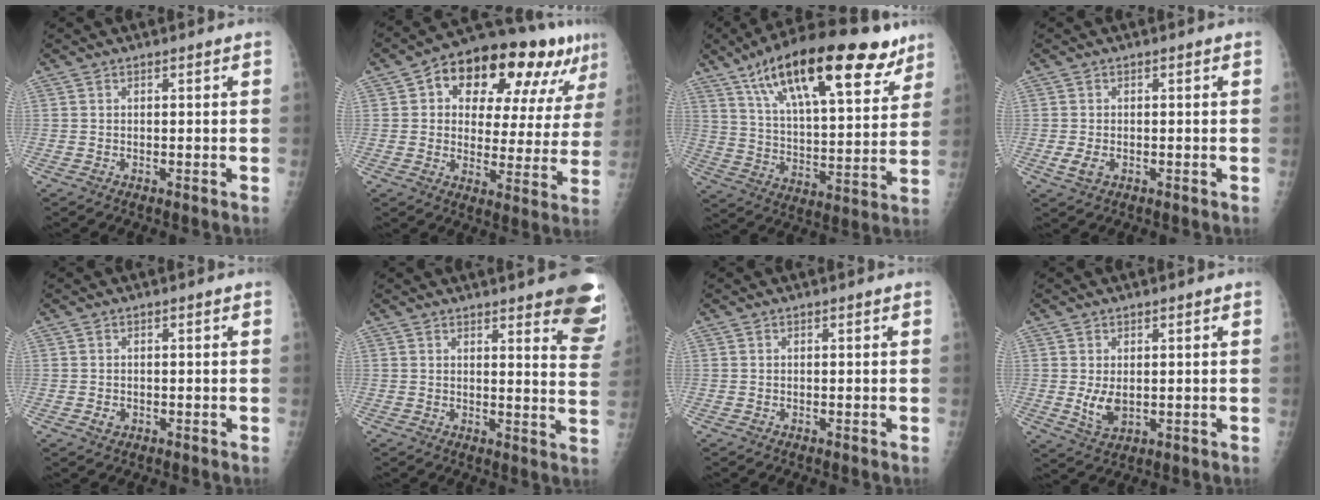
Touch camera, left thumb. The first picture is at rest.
{"total": 21.9, "force": [10.4, 10.8, 16.0], "torque": [-0.187, 0.012, 0.152]}
{"total": 26.6, "force": [15.9, 9.4, 19.2], "torque": [-0.281, -0.032, 0.256]}
{"total": 2.5, "force": [-0.7, 1.6, 1.8], "torque": [-0.038, -0.003, -0.011]}
{"total": 1.3, "force": [-0.4, 1.1, 0.6], "torque": [-0.007, 0.001, -0.004]}
{"total": 14.6, "force": [10.2, 3.4, 9.9], "torque": [-0.085, -0.059, 0.103]}
{"total": 0.0}
{"total": 4.4, "force": [0.2, 2.8, 3.4], "torque": [-0.056, -0.012, 0.013]}